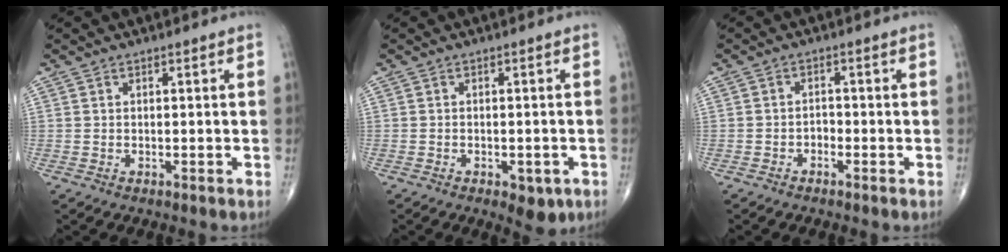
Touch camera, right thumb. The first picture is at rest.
{"total": 4.4, "force": [-1.9, 2.2, 3.2], "torque": [-0.036, 0.006, -0.017]}
{"total": 1.5, "force": [-1.0, 0.9, 0.6], "torque": [-0.001, 0.007, -0.022]}